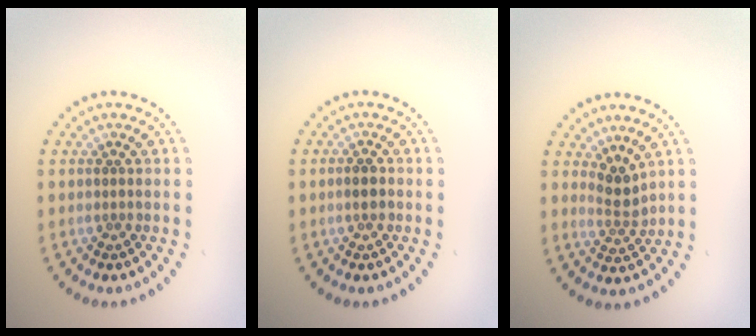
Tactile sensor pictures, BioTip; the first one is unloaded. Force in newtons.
{"total": 1.3, "press": 1.2, "slide": 0.3}
{"total": 2.0, "press": 1.4, "slide": 1.4}